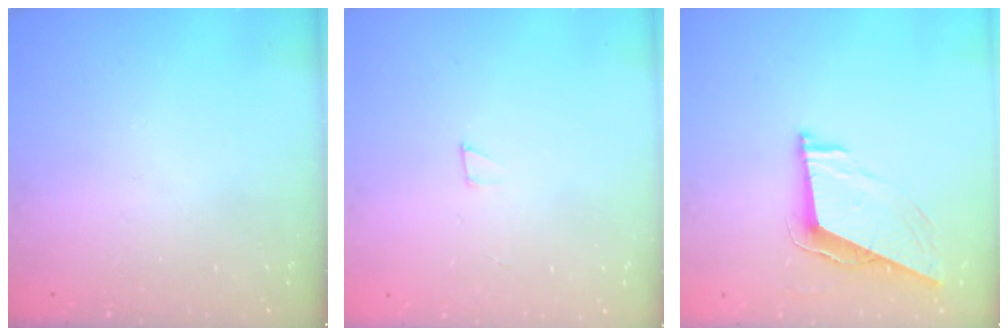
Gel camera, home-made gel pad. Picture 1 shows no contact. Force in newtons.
{"total": 2.0, "press": 2.0, "slide": 0.0}
{"total": 8.5, "press": 8.2, "slide": 2.2}